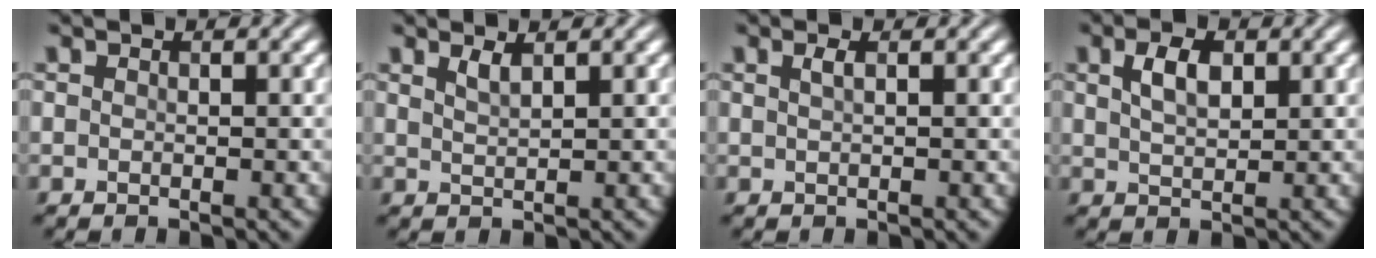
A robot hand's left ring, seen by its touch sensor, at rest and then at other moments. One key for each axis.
{"total": 1.4, "fx": 1.0, "fy": 0.4, "fz": 0.9, "tx": -0.015, "ty": 0.001, "tz": 0.018}
{"total": 1.0, "fx": 0.4, "fy": 0.3, "fz": 0.9, "tx": -0.015, "ty": 0.003, "tz": 0.007}
{"total": 2.8, "fx": 1.1, "fy": 1.4, "fz": 2.2, "tx": -0.046, "ty": 0.003, "tz": 0.024}